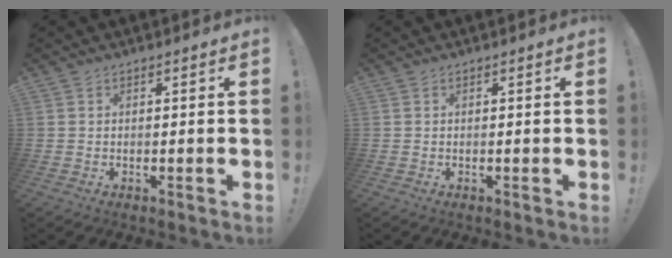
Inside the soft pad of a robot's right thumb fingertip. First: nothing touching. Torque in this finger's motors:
{"motor_torque": [0.01, 0.18, 0.11, -0.07, 0.00]}